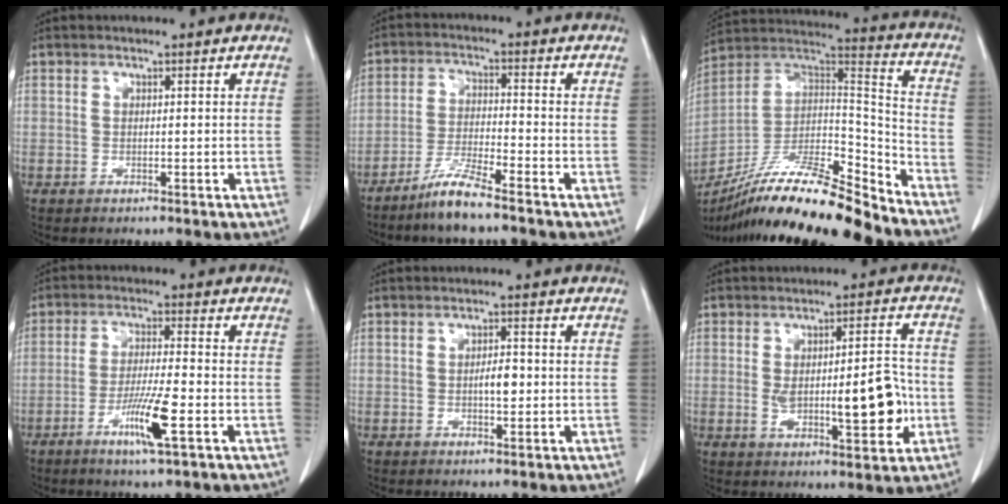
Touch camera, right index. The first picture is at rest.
{"total": 6.1, "force": [-4.9, -0.4, 3.6], "torque": [-0.074, -0.019, -0.102]}
{"total": 21.3, "force": [-18.1, 1.6, 11.2], "torque": [-0.206, 0.016, -0.324]}
{"total": 7.7, "force": [-3.4, -0.1, 6.9], "torque": [-0.132, -0.015, -0.063]}
{"total": 2.8, "force": [-0.3, 1.0, 2.7], "torque": [-0.044, 0.002, -0.002]}
{"total": 11.6, "force": [-1.6, 3.5, 11.0], "torque": [-0.164, 0.012, -0.013]}